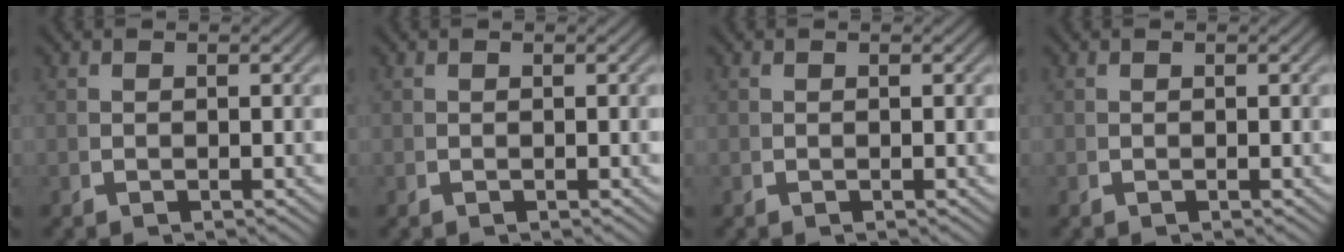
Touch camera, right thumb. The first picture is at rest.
{"total": 0.0}
{"total": 0.0}
{"total": 0.0}